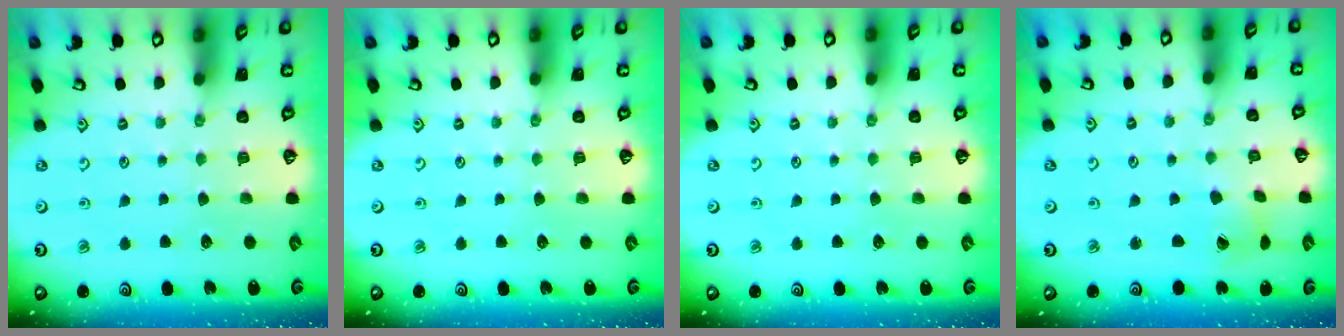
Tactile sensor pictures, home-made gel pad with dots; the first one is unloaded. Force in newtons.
{"total": 0.0}
{"total": 0.0}
{"total": 2.8, "press": 2.7, "slide": 0.4}